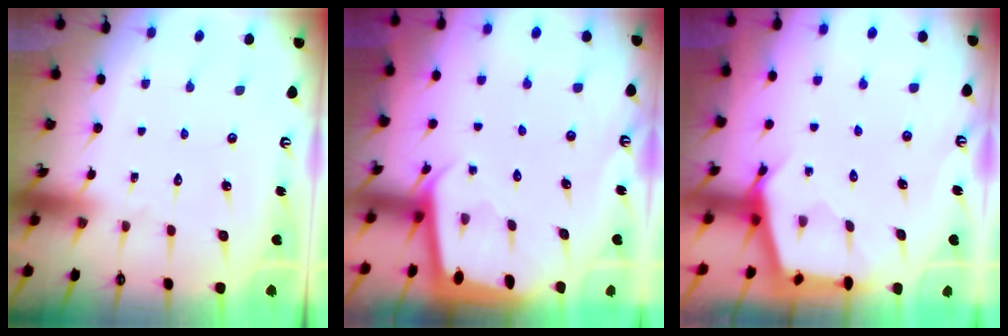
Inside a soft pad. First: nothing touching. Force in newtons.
{"total": 2.1, "press": 2.1, "slide": 0.1}
{"total": 2.7, "press": 2.7, "slide": 0.3}